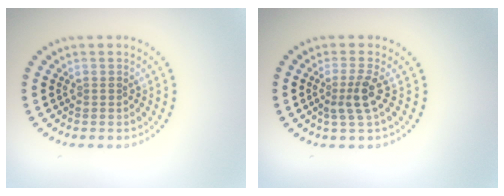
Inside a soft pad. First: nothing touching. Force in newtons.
{"total": 2.4, "press": 1.7, "slide": 1.6}